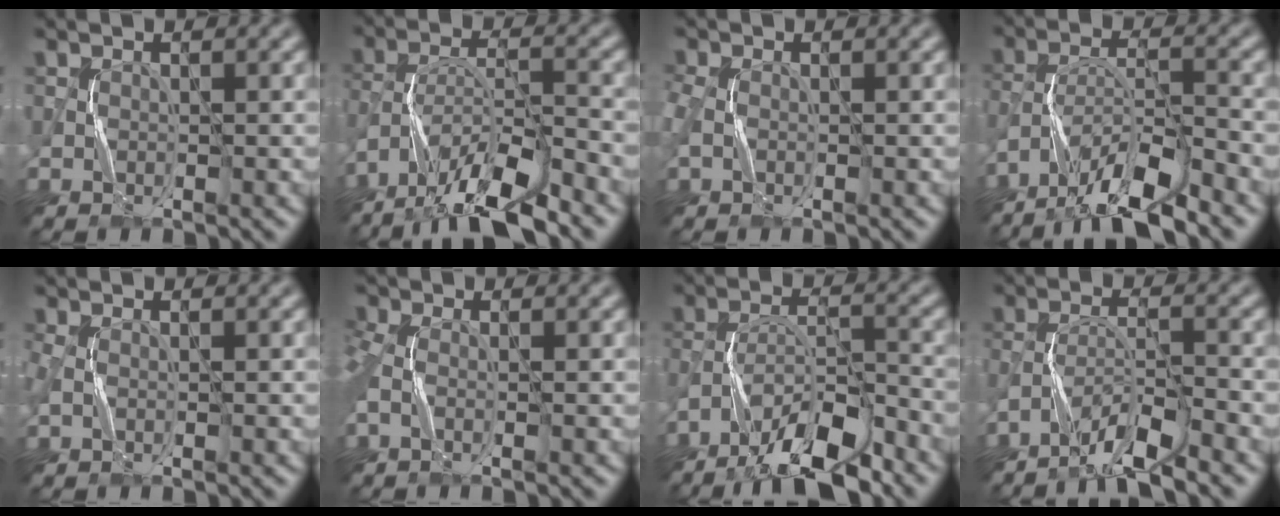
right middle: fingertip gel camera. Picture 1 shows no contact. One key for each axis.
{"total": 10.6, "fx": -8.5, "fy": 2.1, "fz": 6.0, "tx": -0.109, "ty": 0.002, "tz": -0.147}
{"total": 2.3, "fx": -0.2, "fy": 1.6, "fz": 1.6, "tx": -0.047, "ty": 0.003, "tz": -0.012}
{"total": 9.2, "fx": -7.4, "fy": 1.7, "fz": 5.2, "tx": -0.092, "ty": 0.008, "tz": -0.134}
{"total": 1.3, "fx": 0.1, "fy": 0.7, "fz": 1.1, "tx": -0.030, "ty": 0.005, "tz": -0.003}
{"total": 3.6, "fx": -0.6, "fy": 2.0, "fz": 3.0, "tx": -0.079, "ty": -0.002, "tz": -0.019}
{"total": 9.3, "fx": -7.1, "fy": 2.3, "fz": 5.5, "tx": -0.095, "ty": 0.009, "tz": -0.130}
{"total": 5.5, "fx": -4.4, "fy": 0.7, "fz": 3.3, "tx": -0.061, "ty": 0.001, "tz": -0.088}